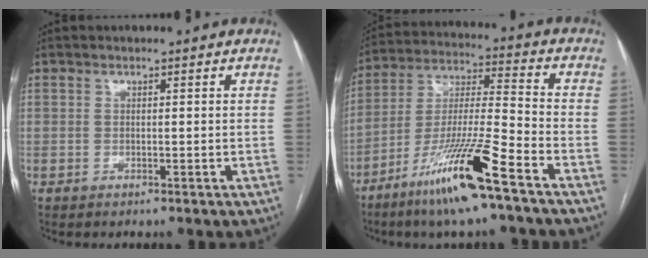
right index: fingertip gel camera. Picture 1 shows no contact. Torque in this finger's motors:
{"motor_torque": [1.58, -0.56, 0.52, 0.21]}